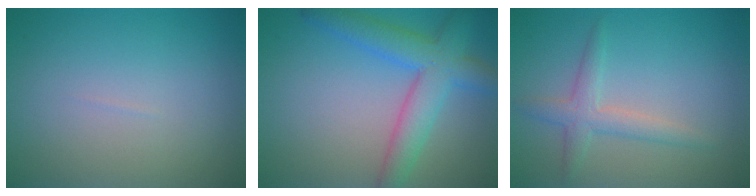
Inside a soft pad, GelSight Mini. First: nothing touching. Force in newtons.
{"total": 5.7, "press": 5.7, "slide": 0.2}
{"total": 2.5, "press": 2.5, "slide": 0.1}